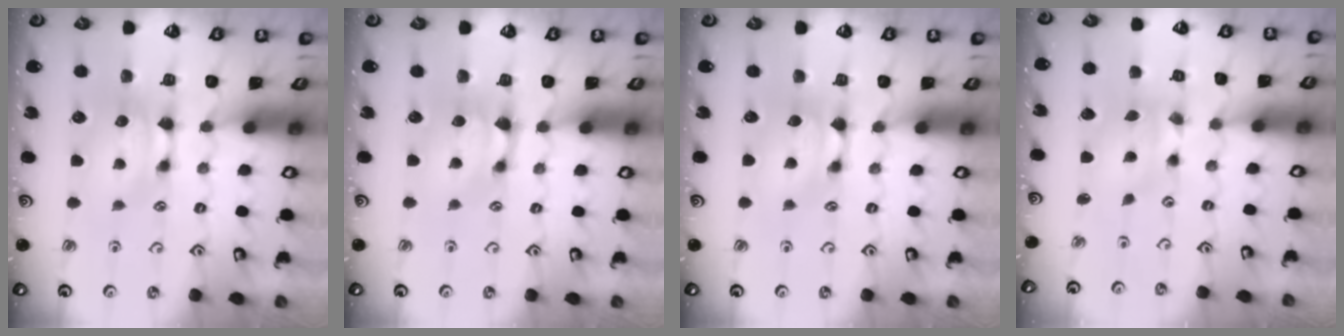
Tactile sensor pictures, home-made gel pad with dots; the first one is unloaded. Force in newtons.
{"total": 2.0, "press": 1.9, "slide": 0.7}
{"total": 0.6, "press": 0.2, "slide": 0.5}
{"total": 1.6, "press": 1.0, "slide": 1.3}